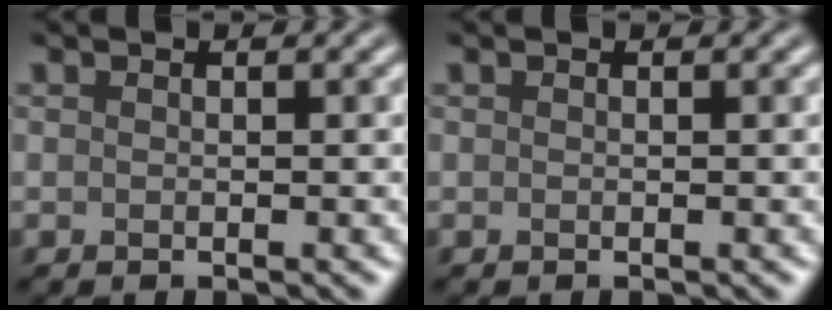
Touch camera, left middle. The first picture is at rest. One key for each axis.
{"total": 0.0}